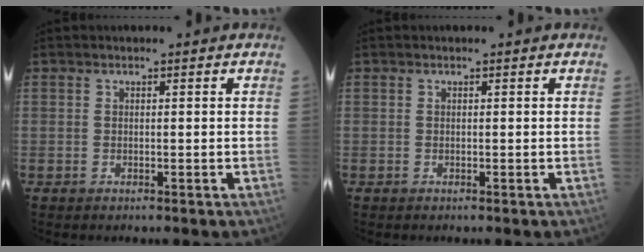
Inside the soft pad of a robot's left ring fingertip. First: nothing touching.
{"total": 0.0}